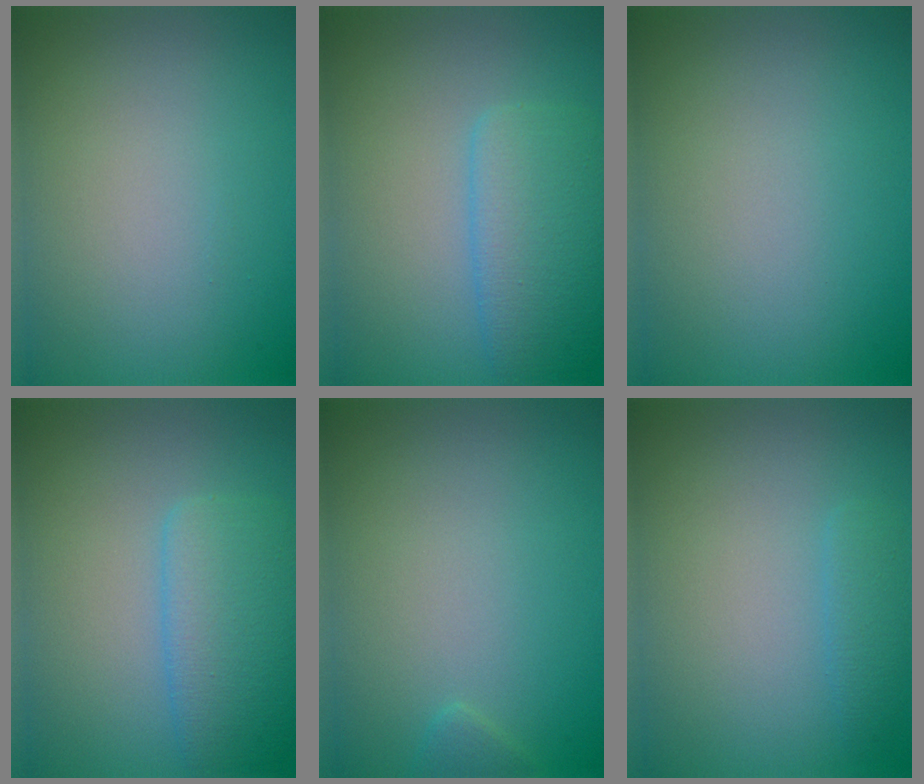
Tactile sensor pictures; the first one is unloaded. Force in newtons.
{"total": 4.3, "press": 4.3, "slide": 0.0}
{"total": 0.0}
{"total": 4.3, "press": 4.3, "slide": 0.0}
{"total": 0.7, "press": 0.7, "slide": 0.0}
{"total": 1.4, "press": 1.4, "slide": 0.1}